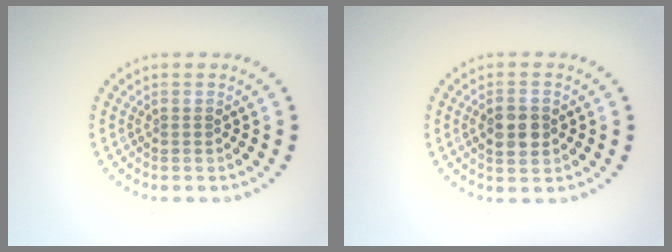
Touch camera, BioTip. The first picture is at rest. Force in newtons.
{"total": 3.2, "press": 3.2, "slide": 0.2}